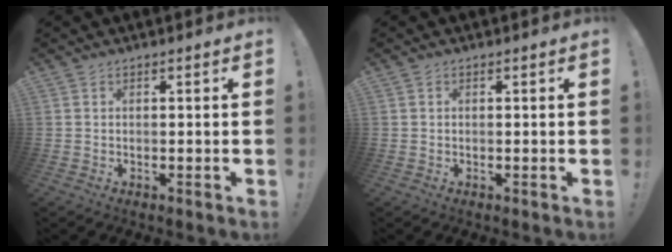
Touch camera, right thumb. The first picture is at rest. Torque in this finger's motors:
{"motor_torque": [0.11, 0.00, -0.01, 0.22, 0.03]}